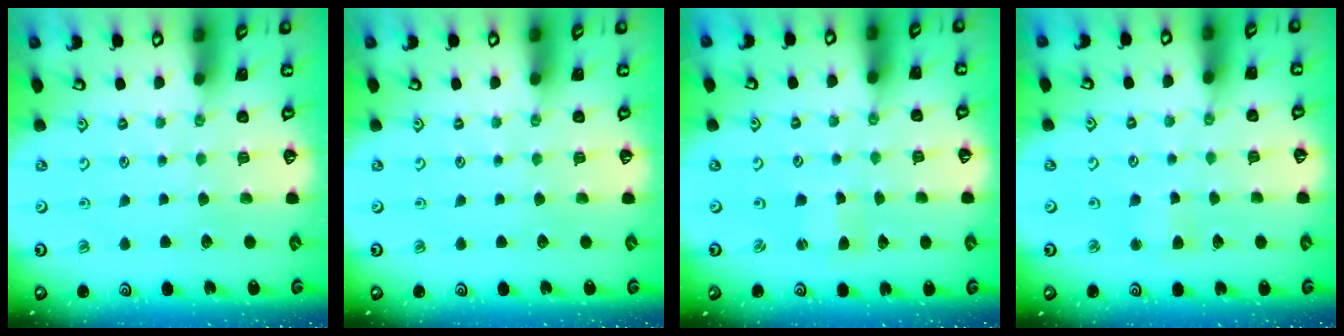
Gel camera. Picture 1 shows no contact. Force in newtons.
{"total": 0.0}
{"total": 1.5, "press": 1.4, "slide": 0.3}
{"total": 2.8, "press": 2.8, "slide": 0.3}